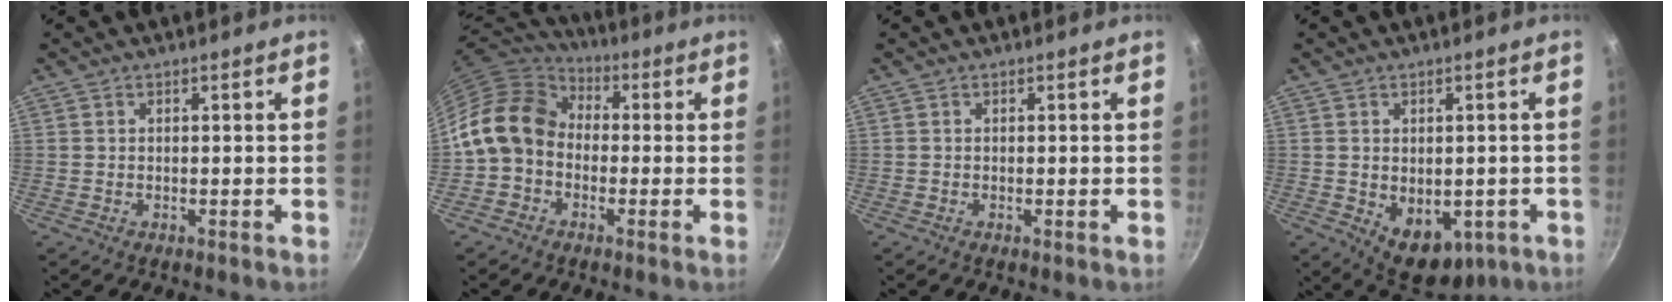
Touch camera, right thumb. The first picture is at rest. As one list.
[{"total": 12.6, "force": [-0.7, 10.1, 7.4], "torque": [-0.104, 0.037, -0.034]}, {"total": 0.0}, {"total": 10.3, "force": [-2.1, 6.9, 7.3], "torque": [-0.071, -0.010, -0.008]}]